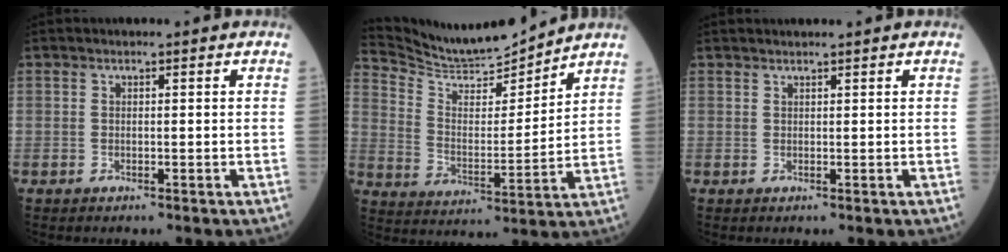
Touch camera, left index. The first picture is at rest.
{"total": 11.2, "force": [11.1, -0.1, 1.2], "torque": [-0.045, -0.006, 0.209]}
{"total": 0.8, "force": [0.8, 0.1, 0.1], "torque": [-0.006, 0.011, 0.018]}